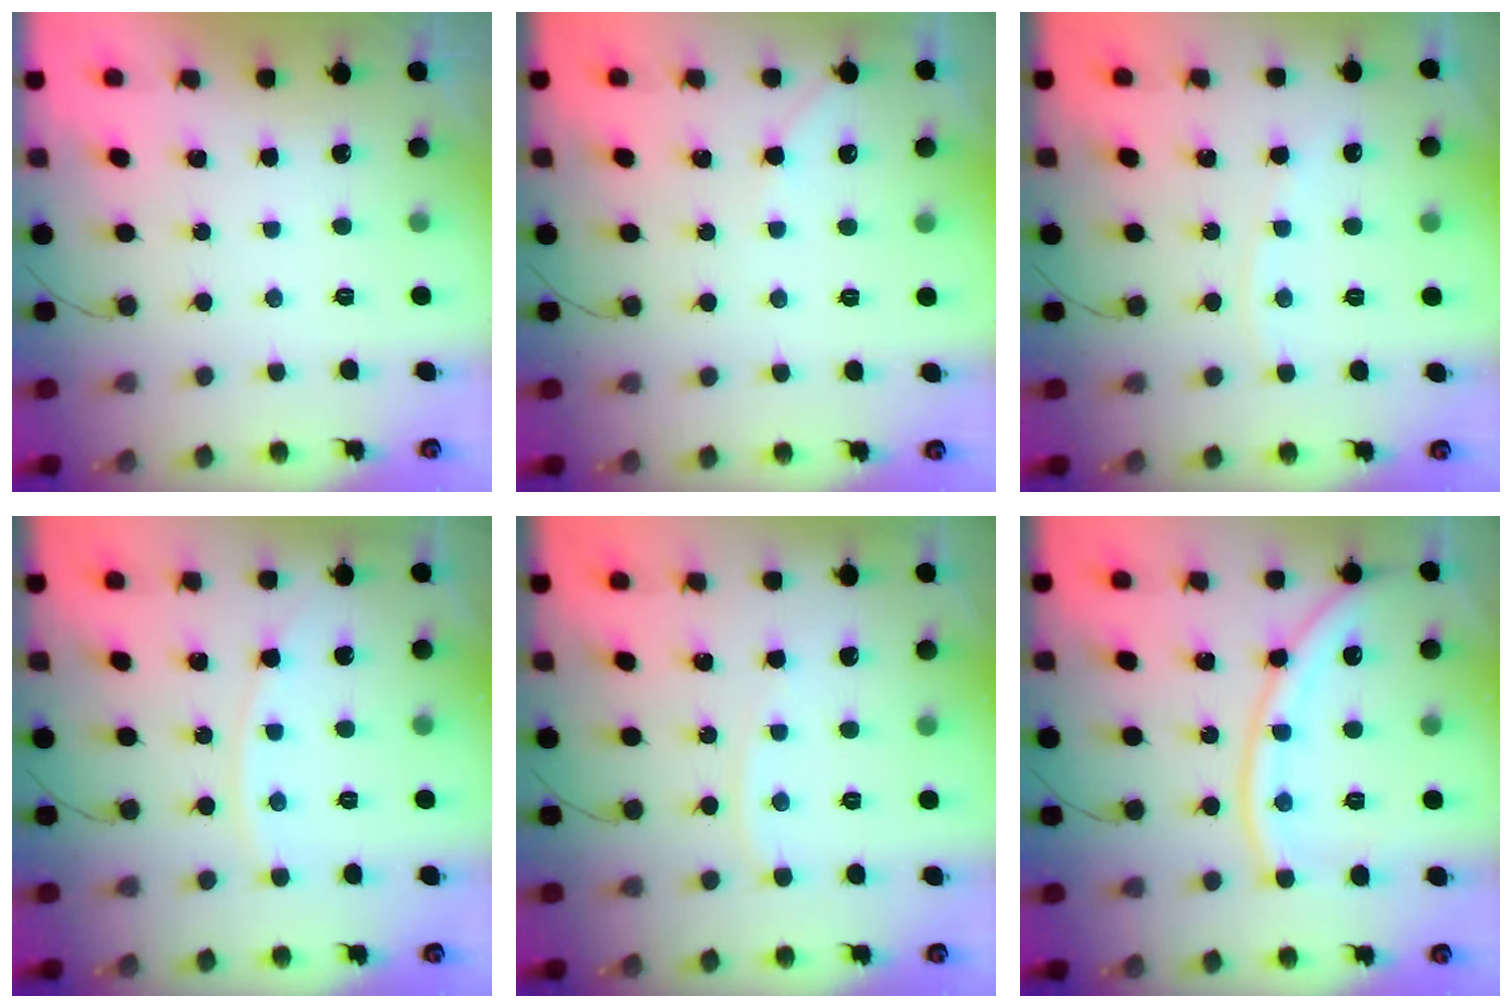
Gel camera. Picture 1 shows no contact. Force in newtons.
{"total": 3.0, "press": 2.9, "slide": 0.5}
{"total": 2.0, "press": 2.0, "slide": 0.4}
{"total": 5.4, "press": 5.4, "slide": 0.4}
{"total": 2.9, "press": 2.9, "slide": 0.3}
{"total": 12.8, "press": 12.7, "slide": 1.4}